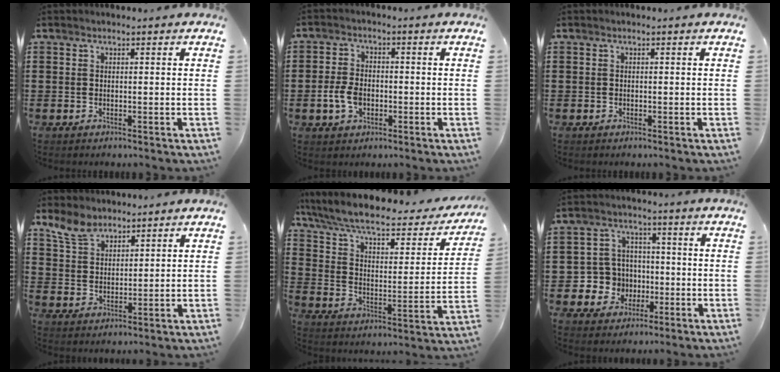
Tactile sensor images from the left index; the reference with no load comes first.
{"total": 4.7, "force": [-1.2, 3.0, 3.4], "torque": [-0.084, -0.001, -0.027]}
{"total": 0.0}
{"total": 5.7, "force": [4.5, 2.8, 2.1], "torque": [-0.059, -0.006, 0.087]}
{"total": 8.1, "force": [6.3, 1.7, 4.8], "torque": [-0.116, -0.037, 0.105]}
{"total": 6.3, "force": [-1.1, 6.1, 0.9], "torque": [-0.048, 0.010, -0.018]}